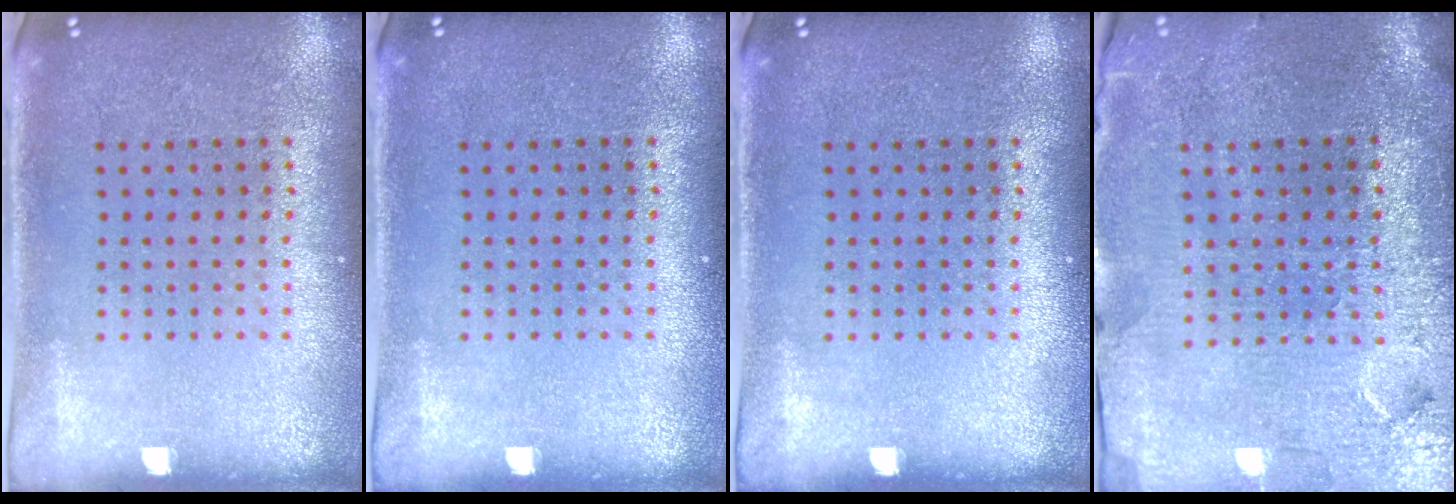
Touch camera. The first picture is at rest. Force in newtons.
{"total": 0.0}
{"total": 0.0}
{"total": 3.6, "press": 3.4, "slide": 1.4}